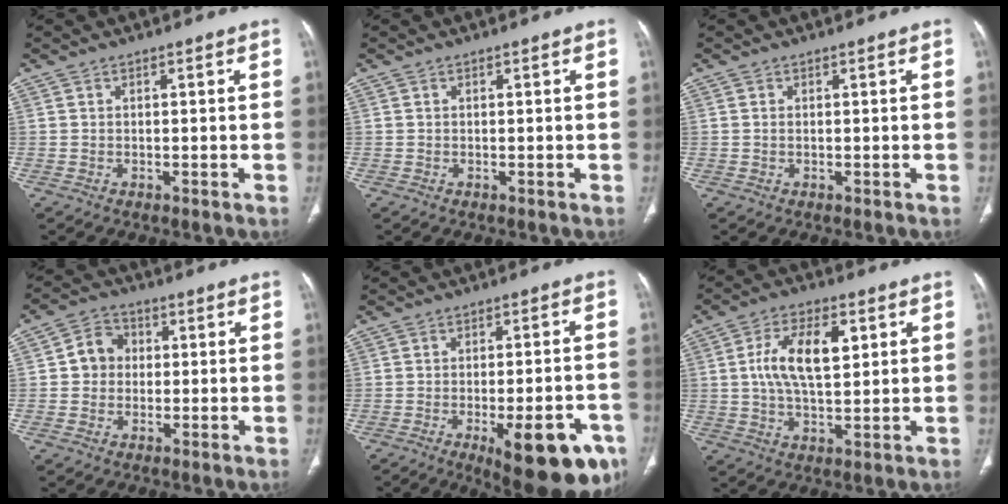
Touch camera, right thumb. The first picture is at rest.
{"total": 0.0}
{"total": 0.0}
{"total": 6.0, "force": [0.3, 5.3, 2.6], "torque": [-0.023, 0.014, -0.003]}
{"total": 17.0, "force": [-7.8, 5.8, 13.9], "torque": [-0.122, 0.021, -0.093]}
{"total": 11.2, "force": [3.0, 4.9, 9.6], "torque": [-0.174, -0.003, 0.055]}